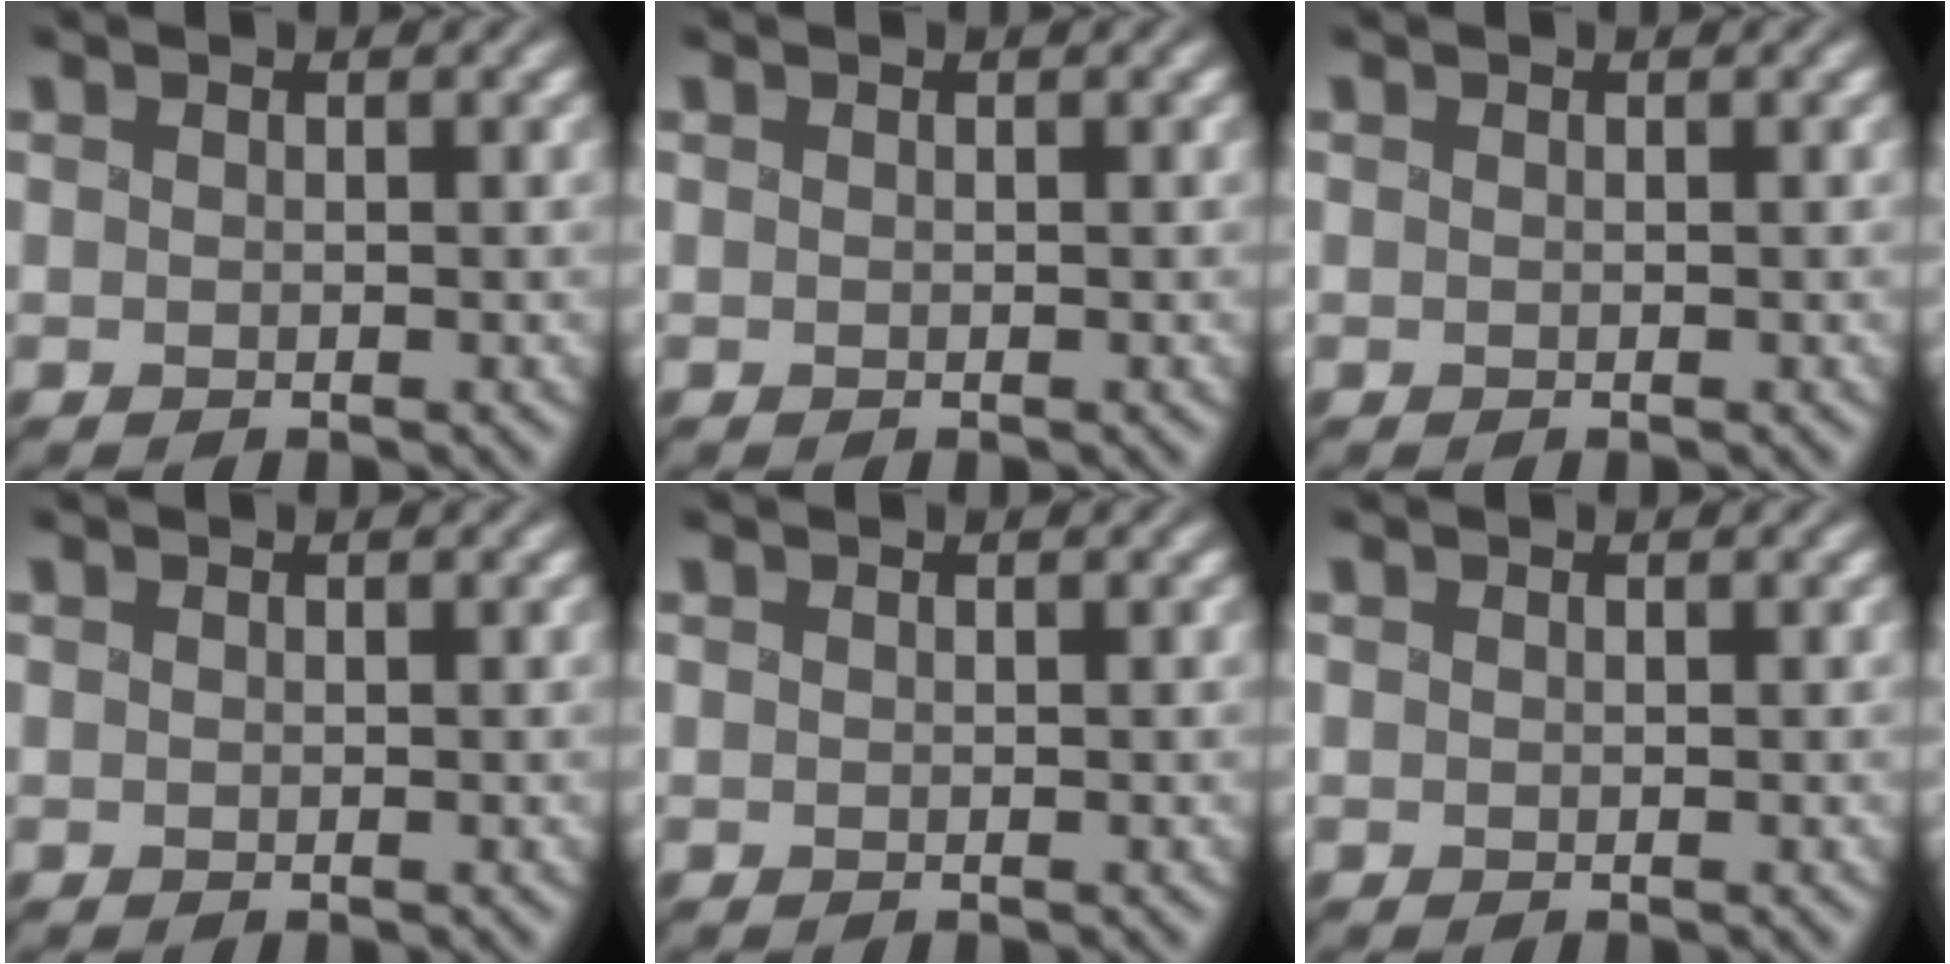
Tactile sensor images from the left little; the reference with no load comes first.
{"total": 0.0}
{"total": 0.0}
{"total": 0.0}
{"total": 0.0}
{"total": 0.0}